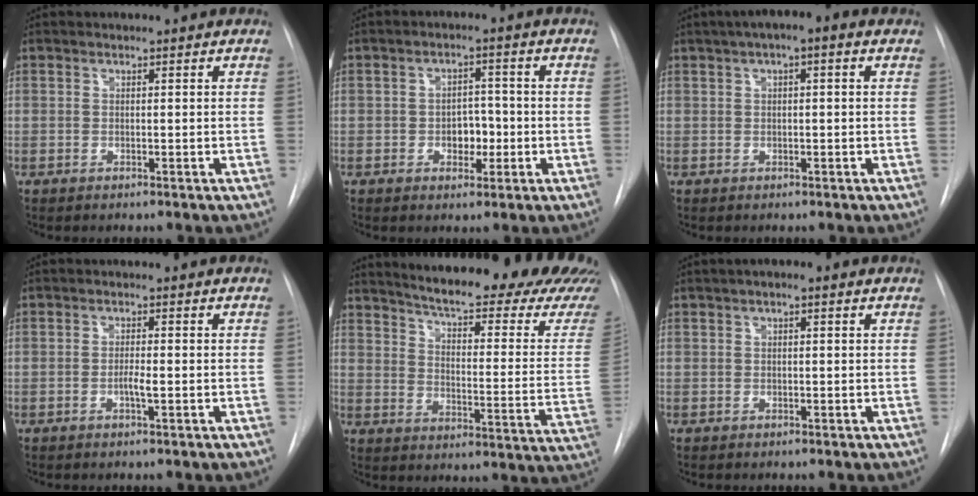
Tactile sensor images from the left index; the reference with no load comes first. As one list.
[{"total": 4.3, "force": [-2.1, 2.6, 2.8], "torque": [-0.032, 0.003, -0.026]}, {"total": 4.6, "force": [1.4, 1.0, 4.3], "torque": [-0.068, 0.022, 0.017]}, {"total": 2.3, "force": [-1.6, 0.0, 1.7], "torque": [-0.033, -0.007, -0.025]}, {"total": 28.8, "force": [25.5, 3.0, 13.1], "torque": [-0.190, -0.118, 0.304]}, {"total": 1.8, "force": [0.1, 0.6, 1.7], "torque": [-0.028, 0.007, -0.002]}]